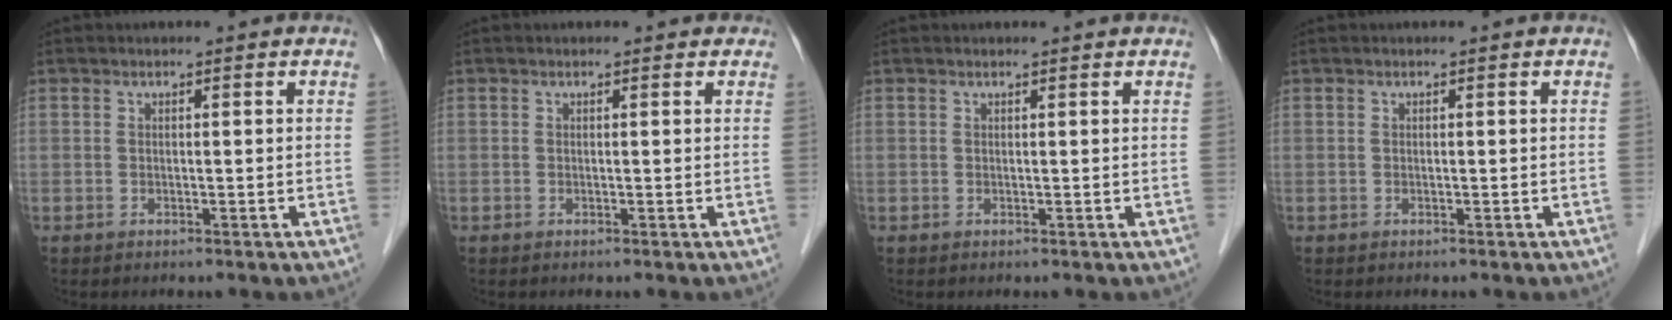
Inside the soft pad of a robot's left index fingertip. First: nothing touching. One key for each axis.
{"total": 1.0, "fx": 0.7, "fy": 0.7, "fz": 0.1, "tx": 0.001, "ty": -0.001, "tz": -0.001}
{"total": 0.9, "fx": 0.9, "fy": 0.1, "fz": 0.1, "tx": -0.010, "ty": 0.004, "tz": 0.010}
{"total": 0.0}